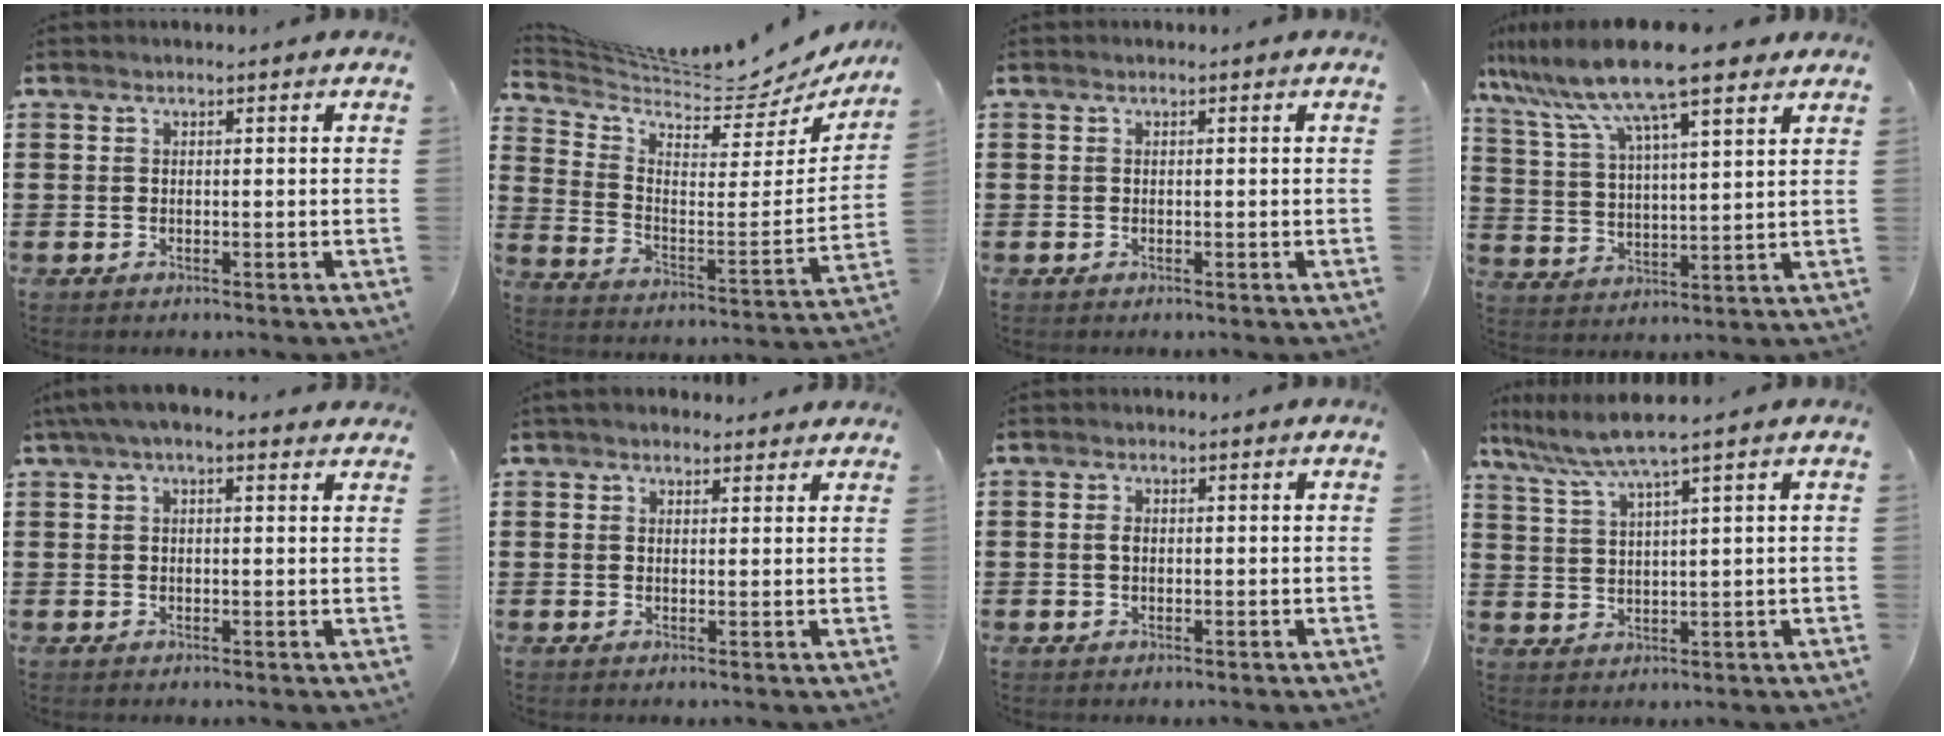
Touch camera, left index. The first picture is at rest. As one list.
[{"total": 5.4, "force": [5.2, 0.5, 1.1], "torque": [-0.055, -0.055, 0.084]}, {"total": 0.0}, {"total": 12.3, "force": [9.8, 1.5, 7.4], "torque": [-0.178, -0.035, 0.167]}, {"total": 2.4, "force": [1.1, 0.8, 1.9], "torque": [-0.039, 0.007, 0.019]}, {"total": 2.3, "force": [2.1, 0.9, 0.5], "torque": [-0.016, 0.005, 0.039]}, {"total": 1.2, "force": [0.1, 0.7, 0.9], "torque": [-0.021, 0.004, 0.000]}, {"total": 4.8, "force": [3.6, -0.5, 3.2], "torque": [-0.076, -0.014, 0.059]}]